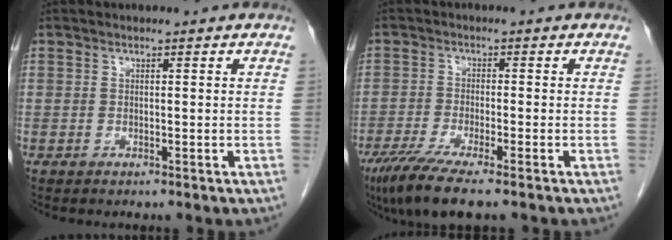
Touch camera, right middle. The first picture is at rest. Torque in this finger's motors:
{"motor_torque": [1.35, -0.79, 0.18, 0.10]}